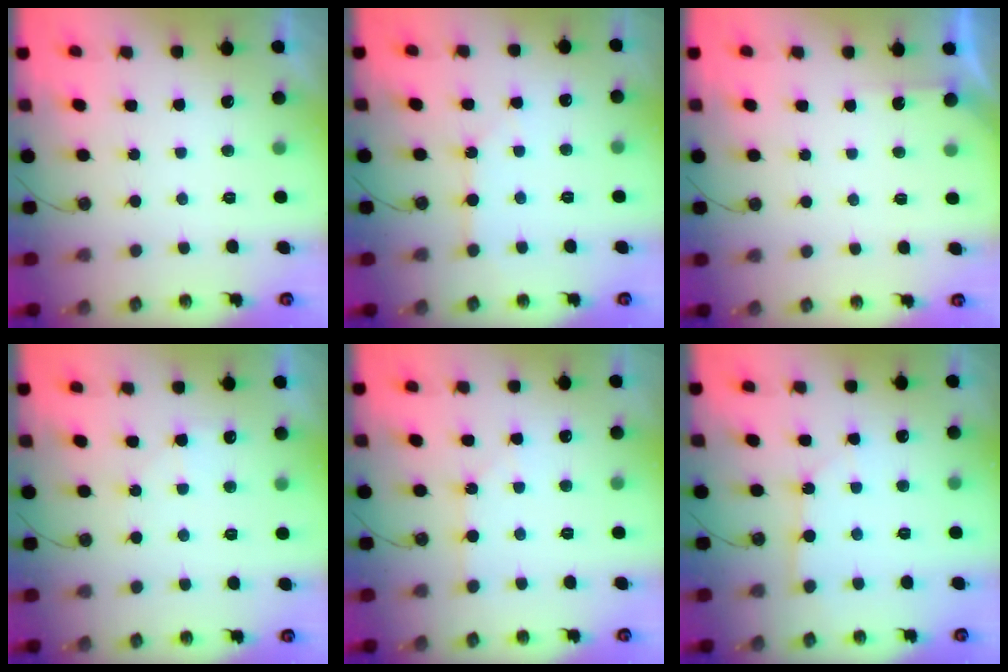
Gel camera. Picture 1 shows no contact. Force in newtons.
{"total": 3.3, "press": 3.2, "slide": 0.3}
{"total": 1.7, "press": 1.7, "slide": 0.3}
{"total": 4.9, "press": 4.9, "slide": 0.6}
{"total": 1.5, "press": 1.5, "slide": 0.2}
{"total": 3.2, "press": 3.2, "slide": 0.3}